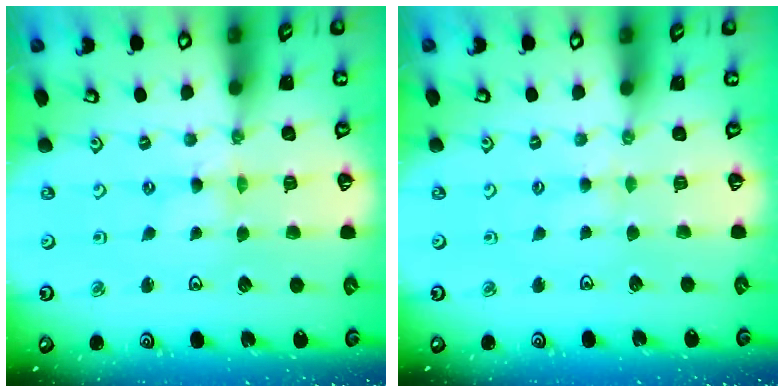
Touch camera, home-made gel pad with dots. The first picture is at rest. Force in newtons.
{"total": 1.5, "press": 1.5, "slide": 0.3}